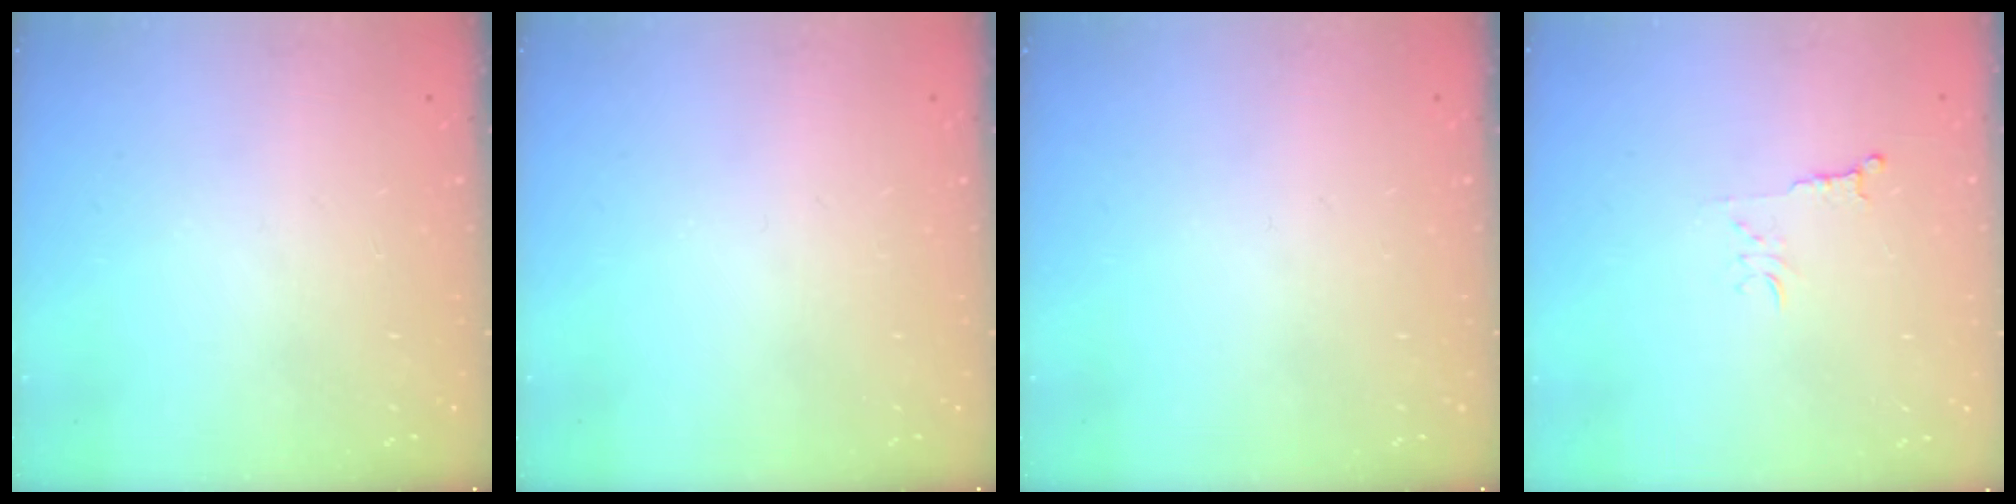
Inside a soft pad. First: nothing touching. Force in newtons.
{"total": 0.0}
{"total": 0.0}
{"total": 3.9, "press": 3.8, "slide": 0.5}